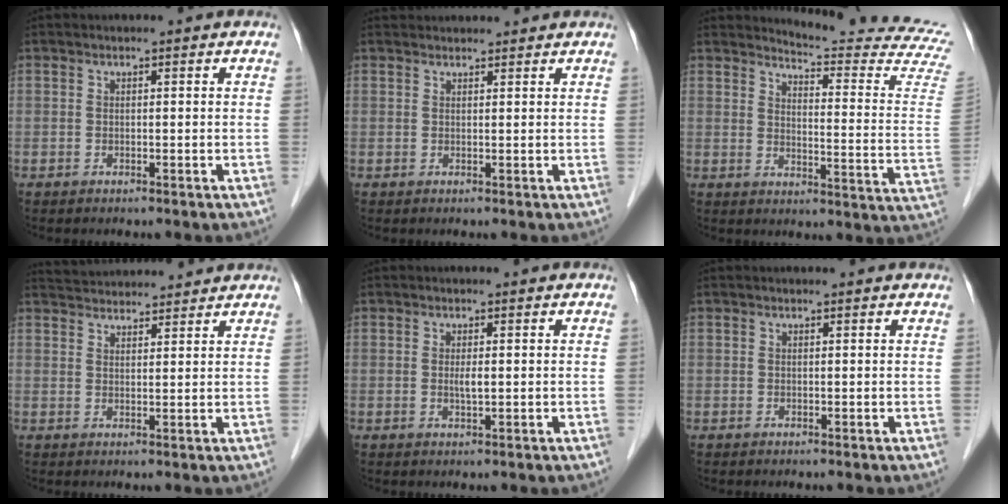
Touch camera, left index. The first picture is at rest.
{"total": 4.7, "force": [4.6, 0.8, 0.7], "torque": [-0.007, 0.036, 0.060]}
{"total": 17.1, "force": [16.8, -1.8, 2.6], "torque": [-0.035, -0.158, 0.177]}
{"total": 9.0, "force": [8.8, 0.9, 1.9], "torque": [-0.036, 0.033, 0.129]}
{"total": 1.4, "force": [0.1, 0.2, 1.4], "torque": [-0.030, -0.002, 0.004]}
{"total": 1.3, "force": [1.3, 0.1, 0.3], "torque": [-0.013, 0.008, 0.013]}